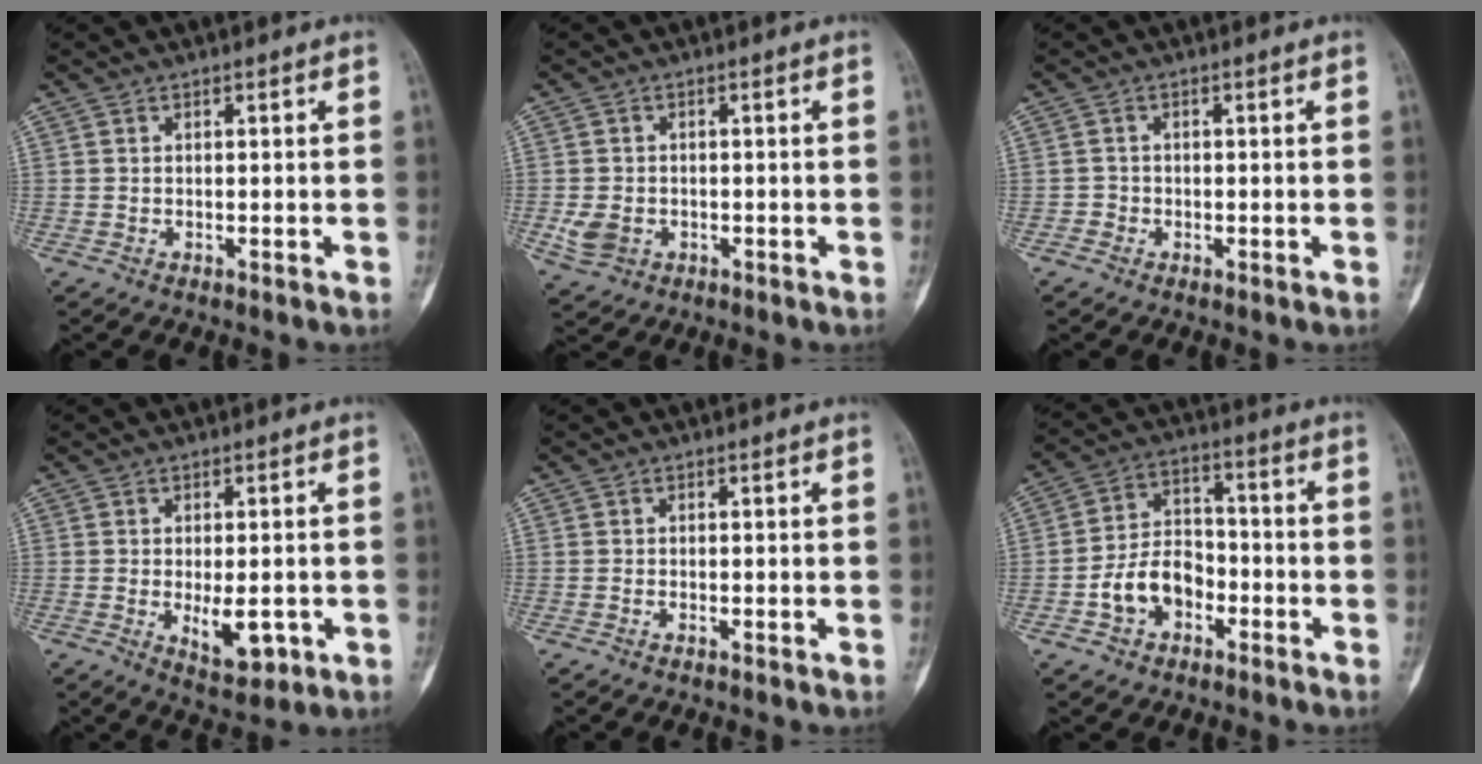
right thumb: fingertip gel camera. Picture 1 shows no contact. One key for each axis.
{"total": 4.2, "fx": -1.1, "fy": 3.4, "fz": 2.3, "tx": -0.040, "ty": 0.002, "tz": -0.014}
{"total": 1.2, "fx": -0.6, "fy": 1.0, "fz": -0.2, "tx": 0.017, "ty": 0.007, "tz": -0.020}
{"total": 7.0, "fx": -1.6, "fy": 3.2, "fz": 6.0, "tx": -0.075, "ty": -0.010, "tz": -0.014}
{"total": 0.0}
{"total": 9.8, "fx": -3.7, "fy": 7.0, "fz": 5.8, "tx": -0.083, "ty": 0.044, "tz": -0.070}